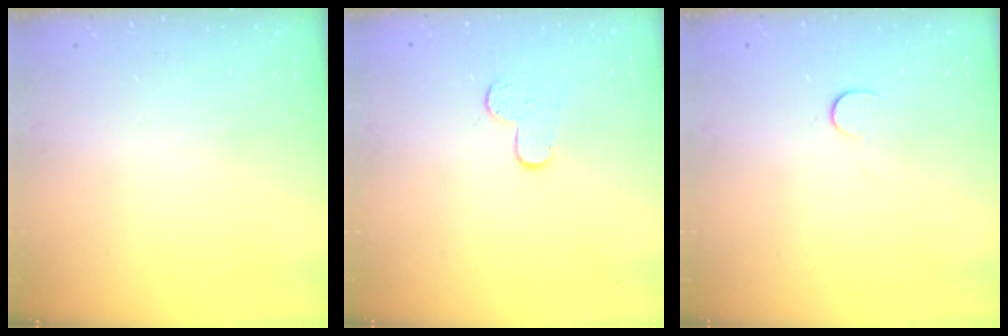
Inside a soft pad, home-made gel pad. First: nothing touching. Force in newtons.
{"total": 5.7, "press": 5.7, "slide": 0.5}
{"total": 5.6, "press": 5.6, "slide": 0.4}